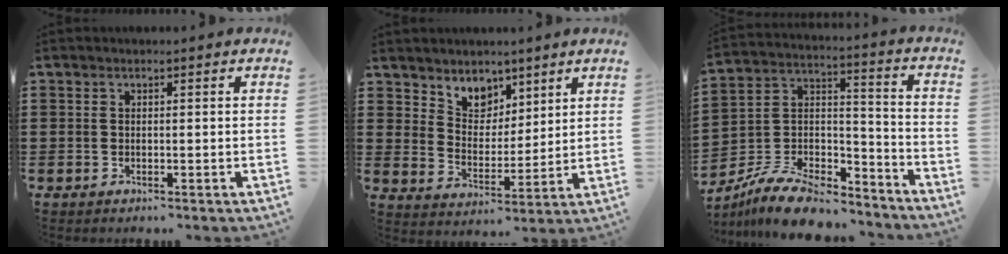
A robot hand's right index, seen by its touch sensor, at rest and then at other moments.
{"total": 5.9, "force": [4.5, 3.7, 0.5], "torque": [-0.032, -0.017, 0.084]}
{"total": 9.5, "force": [-8.1, 3.2, 3.9], "torque": [-0.082, 0.020, -0.159]}